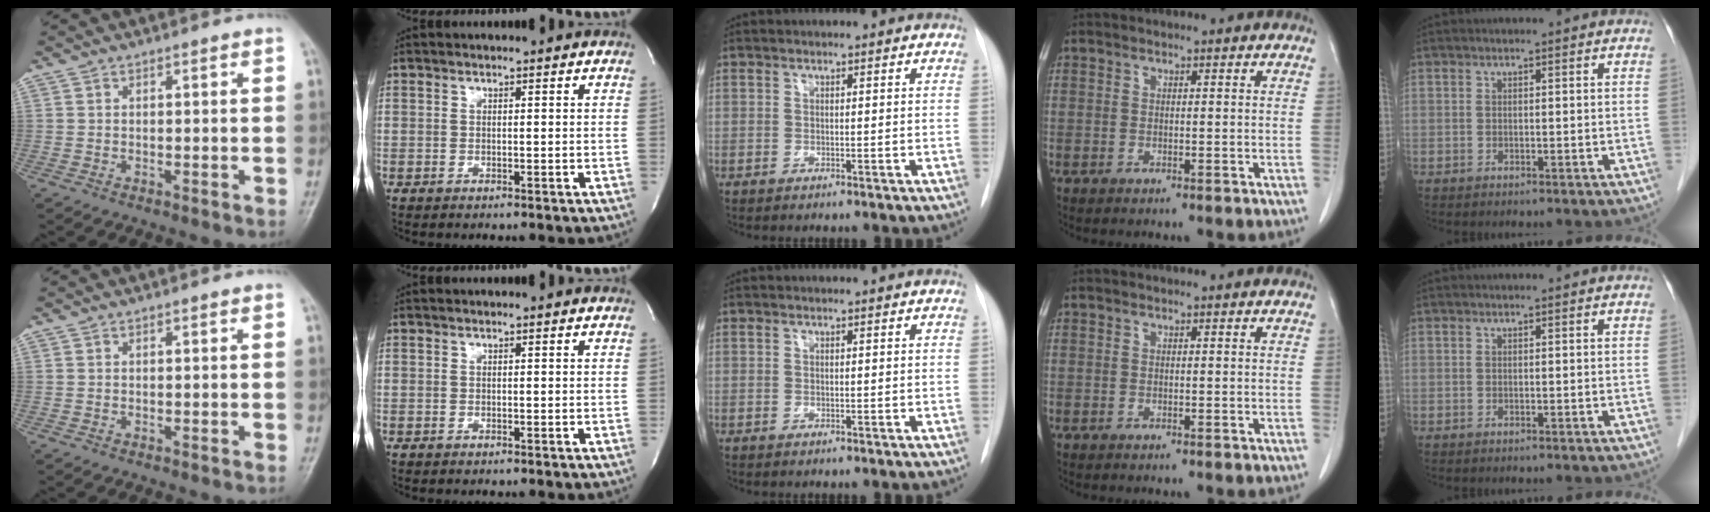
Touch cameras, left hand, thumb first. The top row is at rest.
{}